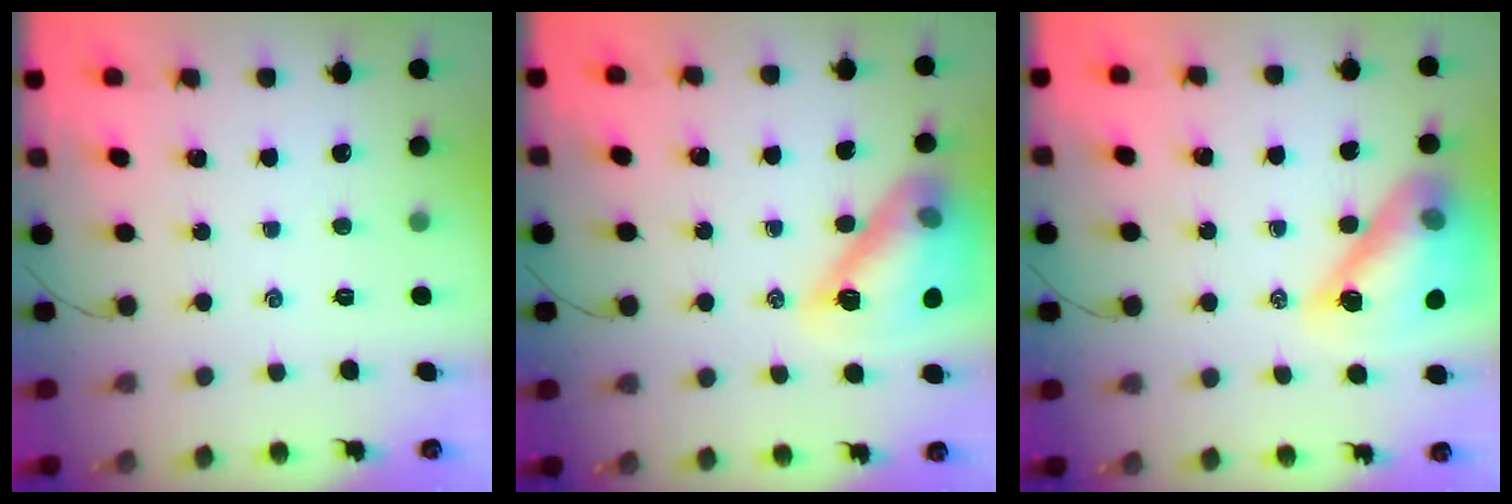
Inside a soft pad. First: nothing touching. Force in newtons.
{"total": 17.6, "press": 17.5, "slide": 2.0}
{"total": 17.7, "press": 17.1, "slide": 4.4}